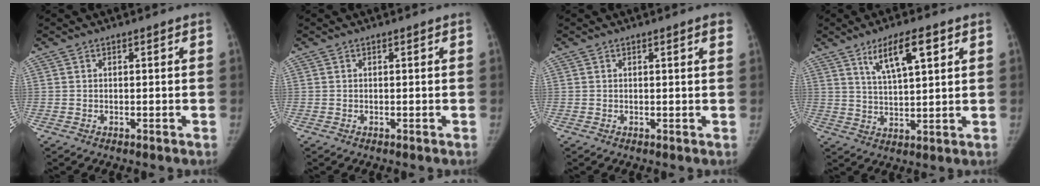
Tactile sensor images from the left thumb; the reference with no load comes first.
{"total": 0.0}
{"total": 1.7, "force": [1.0, 0.1, 1.4], "torque": [-0.017, 0.000, 0.010]}
{"total": 8.7, "force": [4.5, 2.3, 7.1], "torque": [-0.117, -0.018, 0.083]}